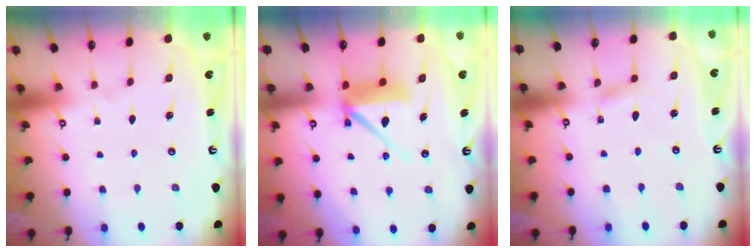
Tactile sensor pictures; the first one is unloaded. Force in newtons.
{"total": 10.2, "press": 10.1, "slide": 1.2}
{"total": 2.1, "press": 2.1, "slide": 0.2}